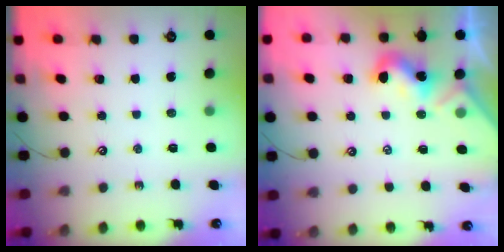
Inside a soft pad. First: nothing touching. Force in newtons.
{"total": 1.8, "press": 1.8, "slide": 0.5}